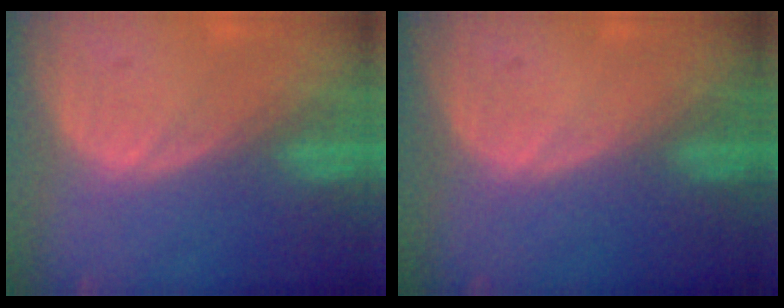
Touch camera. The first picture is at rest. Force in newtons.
{"total": 0.0}